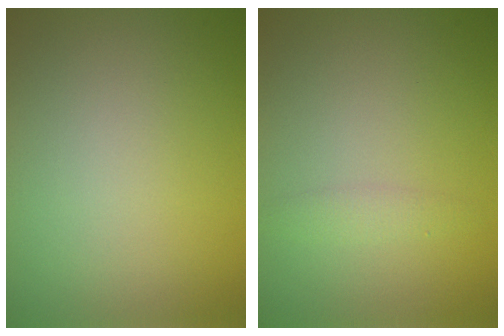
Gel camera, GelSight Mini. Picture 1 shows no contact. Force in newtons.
{"total": 1.3, "press": 1.3, "slide": 0.0}